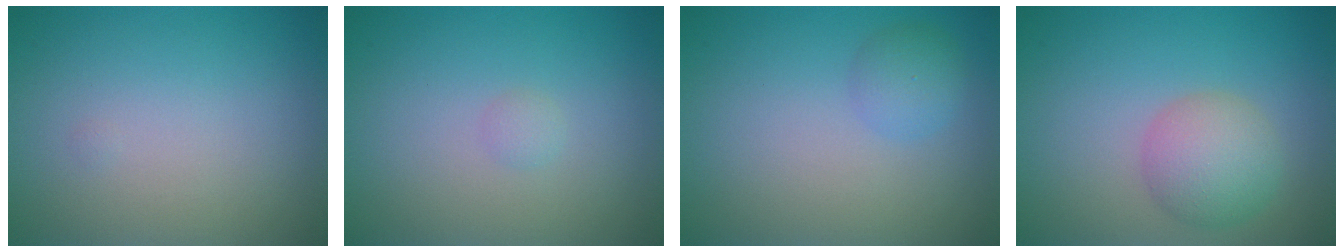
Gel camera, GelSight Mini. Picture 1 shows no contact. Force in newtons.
{"total": 0.6, "press": 0.6, "slide": 0.0}
{"total": 1.9, "press": 1.9, "slide": 0.1}
{"total": 3.9, "press": 3.9, "slide": 0.2}